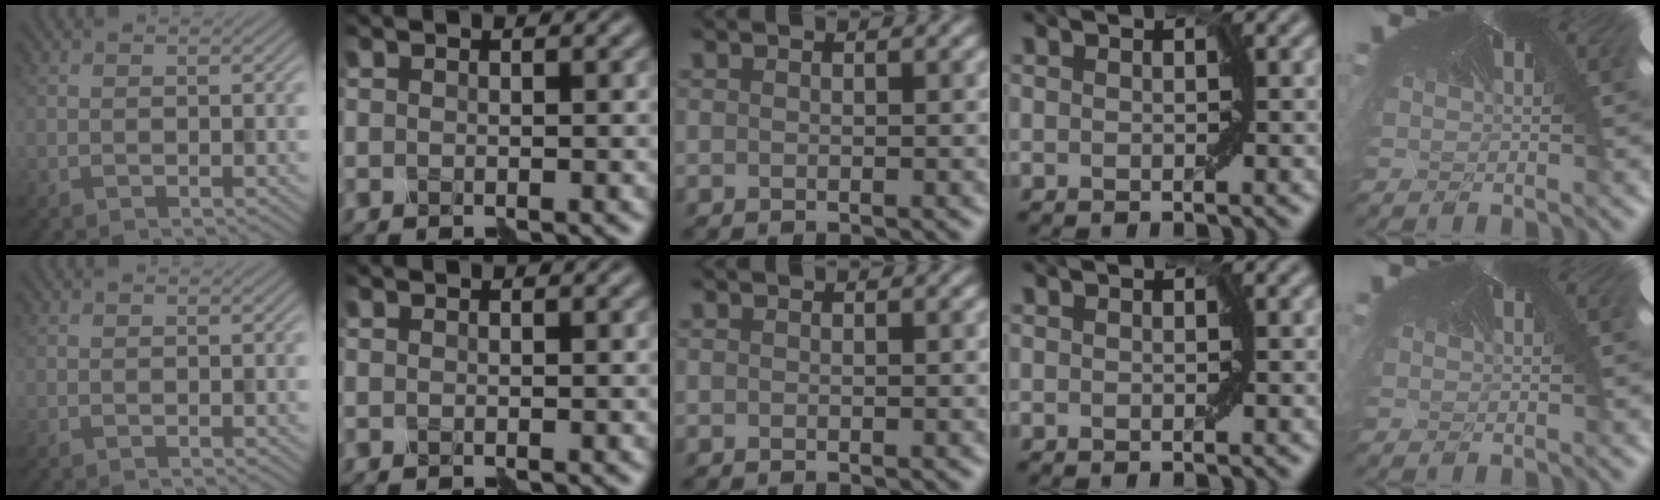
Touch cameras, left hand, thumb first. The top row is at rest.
{}